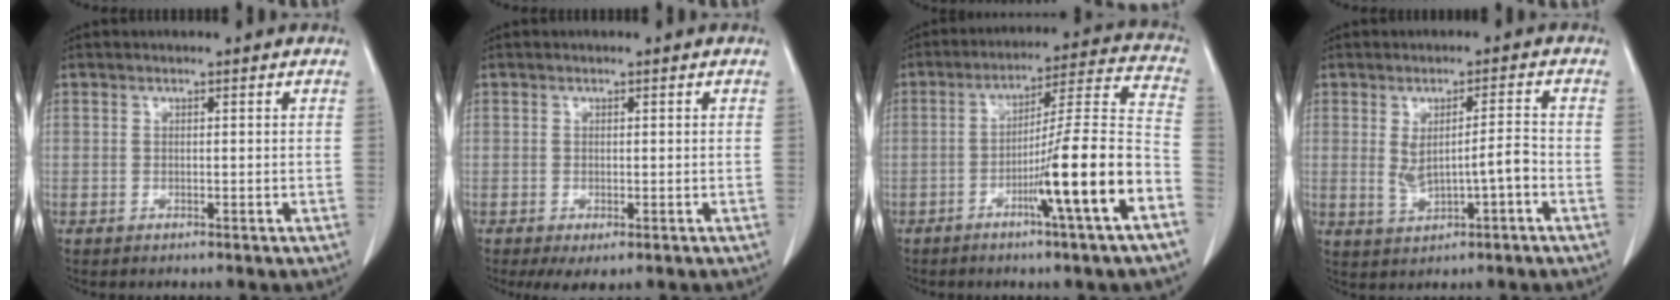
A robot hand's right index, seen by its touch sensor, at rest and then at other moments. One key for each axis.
{"total": 2.6, "fx": -1.1, "fy": 1.3, "fz": 2.0, "tx": -0.029, "ty": -0.004, "tz": -0.010}
{"total": 14.8, "fx": -6.1, "fy": -1.1, "fz": 13.5, "tx": -0.208, "ty": 0.004, "tz": -0.100}
{"total": 5.2, "fx": -0.7, "fy": 1.0, "fz": 5.1, "tx": -0.090, "ty": 0.009, "tz": 0.002}